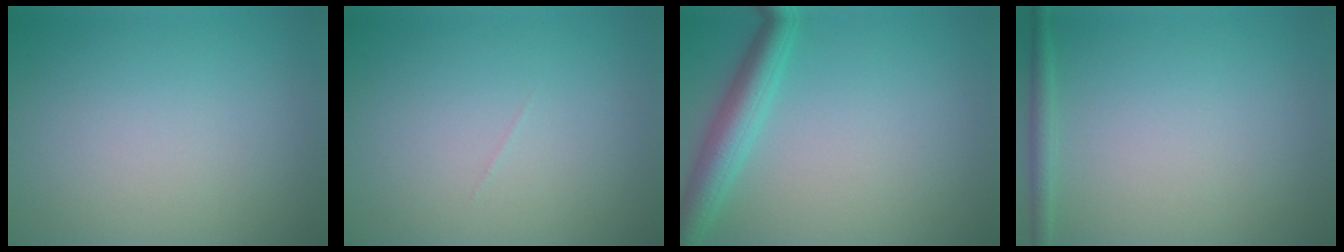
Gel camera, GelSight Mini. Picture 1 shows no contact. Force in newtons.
{"total": 0.0}
{"total": 4.0, "press": 4.0, "slide": 0.1}
{"total": 1.3, "press": 1.3, "slide": 0.1}